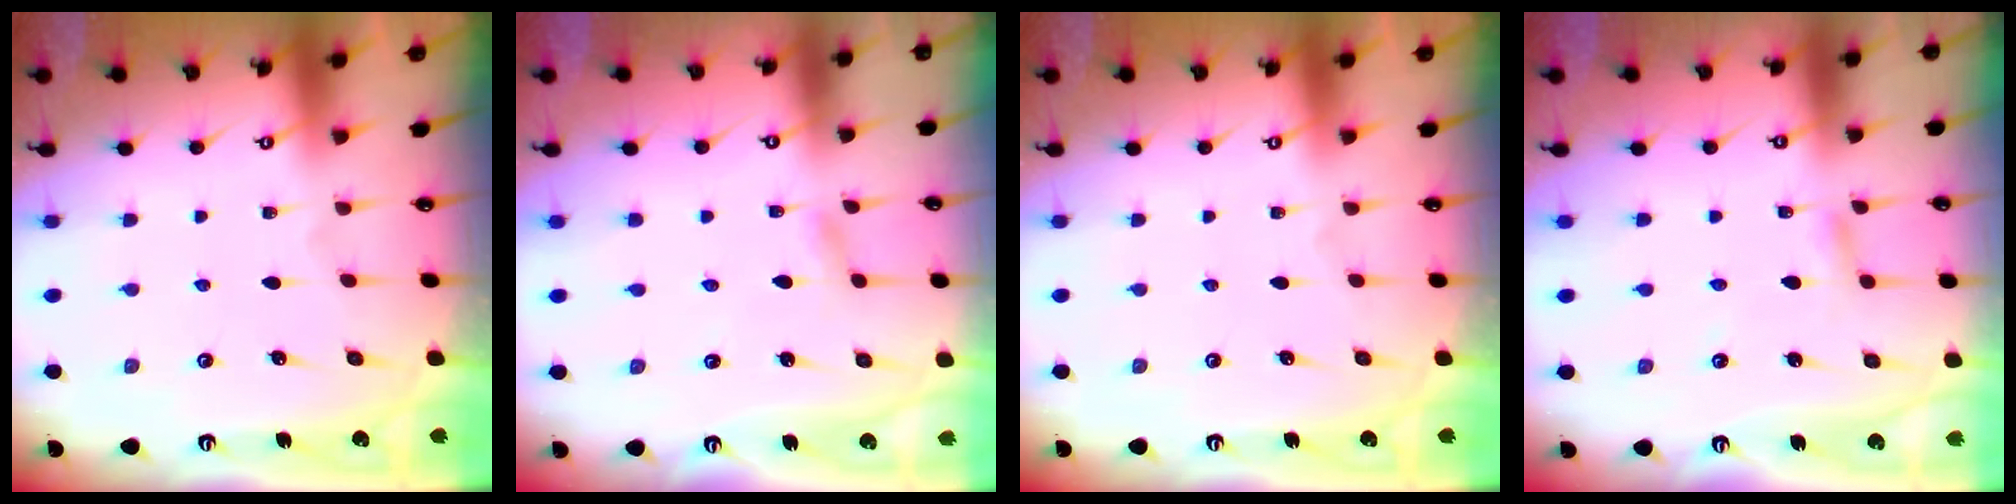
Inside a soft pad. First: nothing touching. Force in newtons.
{"total": 1.6, "press": 1.6, "slide": 0.2}
{"total": 0.0}
{"total": 2.9, "press": 2.8, "slide": 0.3}